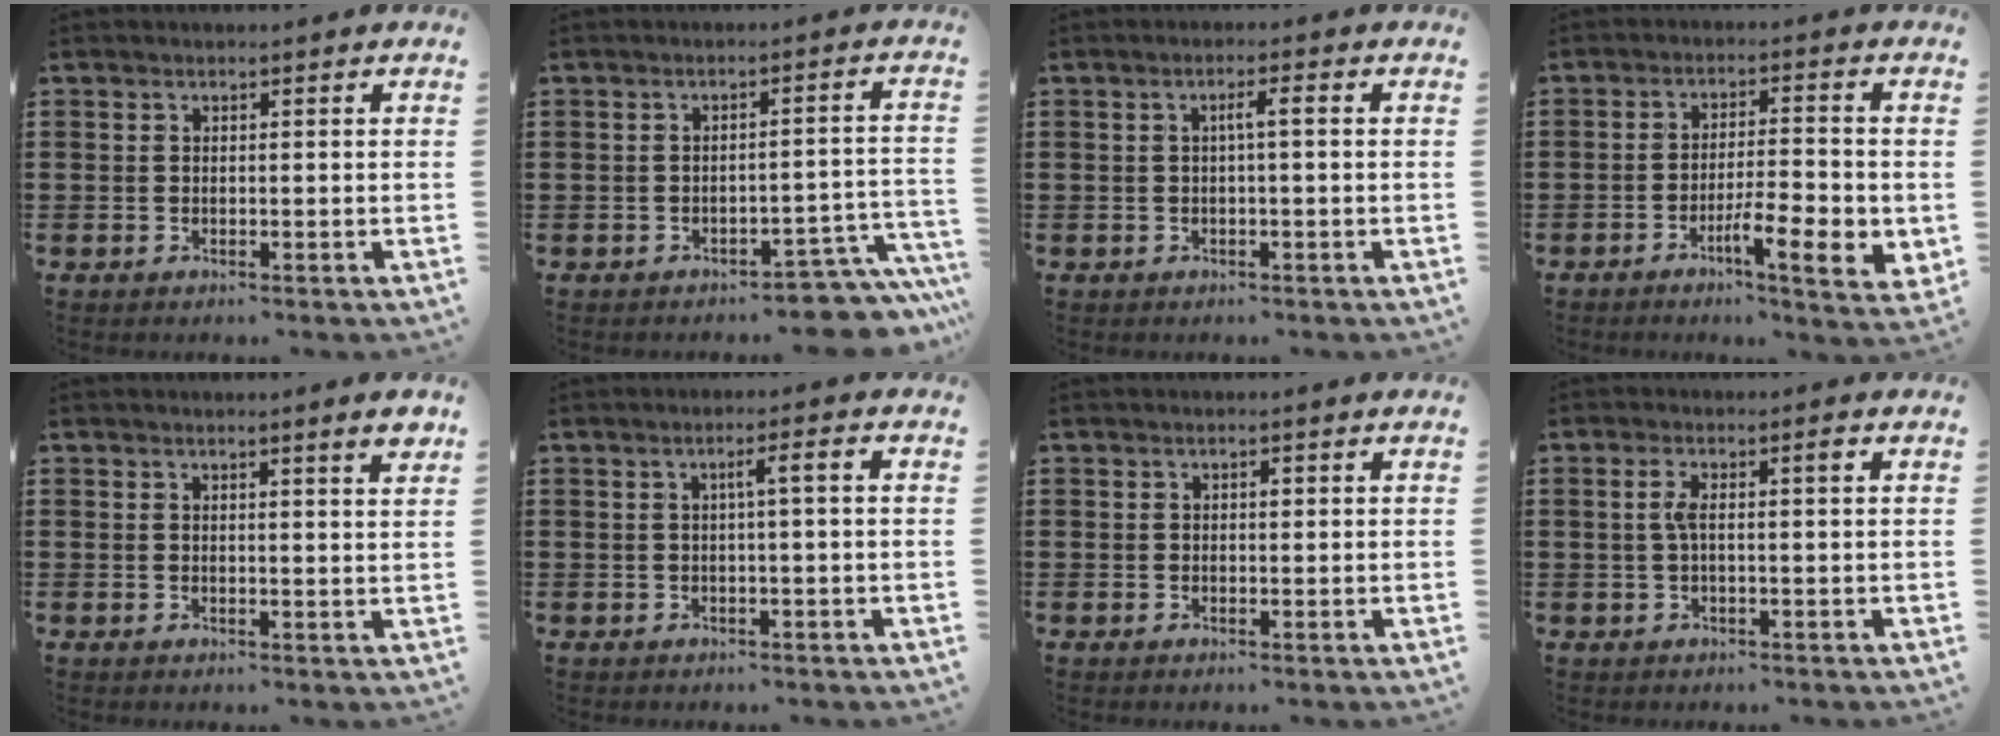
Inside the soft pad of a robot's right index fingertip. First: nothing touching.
{"total": 4.2, "force": [-3.9, 0.7, 1.5], "torque": [-0.025, 0.001, -0.075]}
{"total": 2.2, "force": [-0.1, 0.1, 2.2], "torque": [-0.040, 0.001, -0.004]}
{"total": 7.0, "force": [-3.0, 1.6, 6.1], "torque": [-0.097, 0.001, -0.048]}
{"total": 2.4, "force": [1.7, -0.2, 1.6], "torque": [-0.027, -0.005, 0.029]}
{"total": 2.6, "force": [0.0, 0.0, 2.6], "torque": [-0.045, -0.002, -0.003]}
{"total": 0.7, "force": [0.2, 0.4, 0.5], "torque": [-0.011, 0.001, 0.003]}
{"total": 3.2, "force": [0.3, 0.6, 3.2], "torque": [-0.068, 0.001, -0.001]}